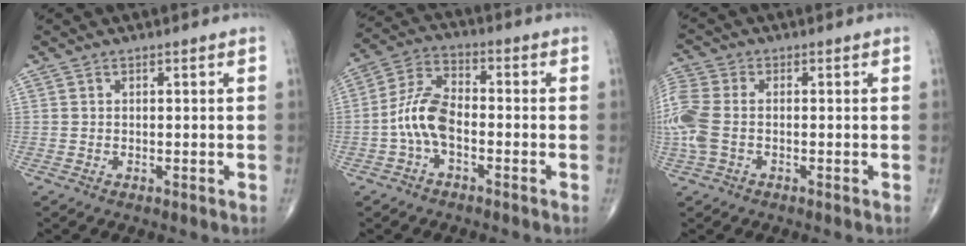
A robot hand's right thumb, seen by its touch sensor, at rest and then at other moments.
{"total": 8.7, "force": [-2.2, 4.7, 7.0], "torque": [-0.144, 0.035, -0.051]}
{"total": 8.7, "force": [-1.0, 5.4, 6.8], "torque": [-0.193, 0.015, -0.025]}